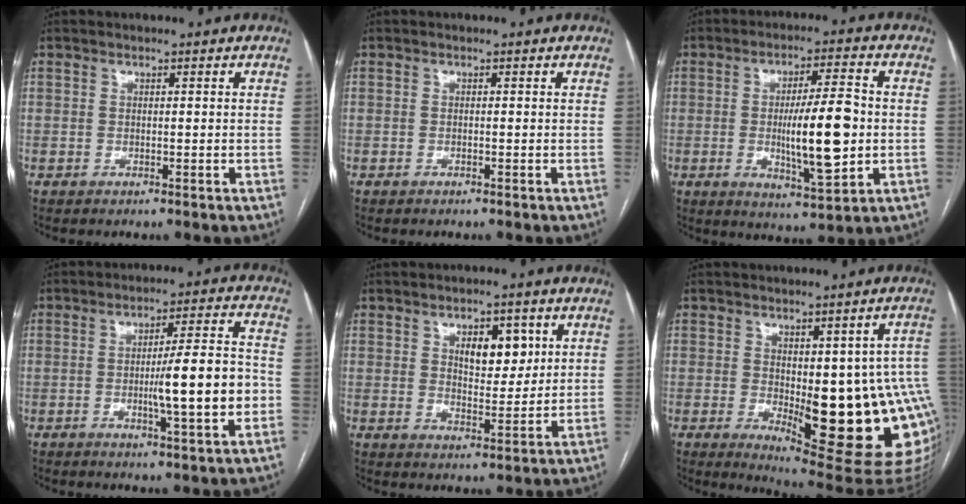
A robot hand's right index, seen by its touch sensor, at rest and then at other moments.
{"total": 0.0}
{"total": 10.7, "force": [-0.8, 2.0, 10.5], "torque": [-0.173, -0.005, -0.009]}
{"total": 10.6, "force": [-2.3, 0.5, 10.4], "torque": [-0.157, 0.004, -0.035]}
{"total": 6.5, "force": [2.5, 3.1, 5.1], "torque": [-0.078, 0.001, 0.045]}
{"total": 19.4, "force": [-3.5, 5.9, 18.1], "torque": [-0.145, 0.004, -0.020]}